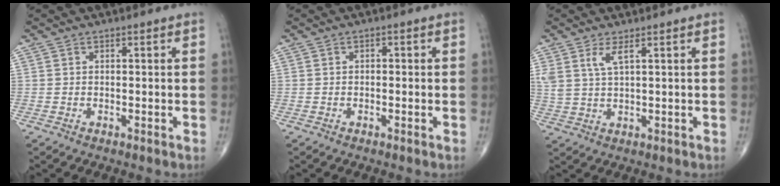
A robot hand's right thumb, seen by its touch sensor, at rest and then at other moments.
{"total": 0.6, "force": [-0.1, 0.4, 0.4], "torque": [0.001, 0.003, -0.005]}
{"total": 3.7, "force": [2.0, 0.9, 3.0], "torque": [-0.070, -0.010, 0.048]}